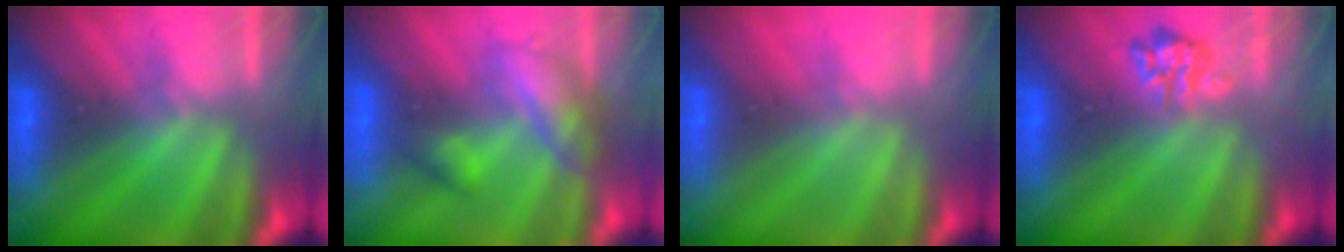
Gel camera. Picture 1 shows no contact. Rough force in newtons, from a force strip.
{"total": 2.6}
{"total": 3.2}
{"total": 2.4}